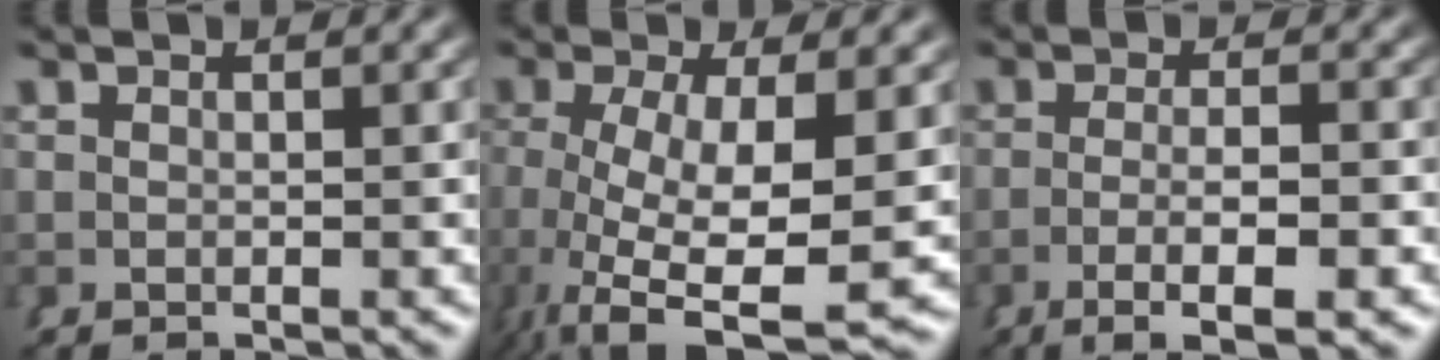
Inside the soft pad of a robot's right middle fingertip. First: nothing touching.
{"total": 8.4, "force": [-2.0, 3.6, 7.3], "torque": [-0.159, -0.052, 0.005]}
{"total": 5.4, "force": [-3.3, 0.8, 4.2], "torque": [-0.074, -0.018, -0.040]}